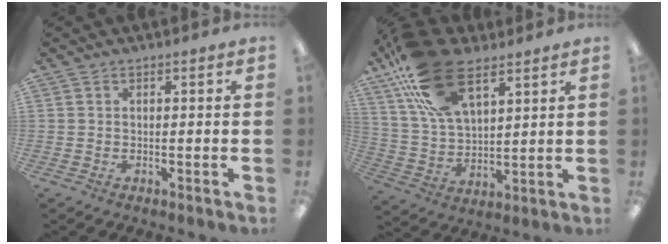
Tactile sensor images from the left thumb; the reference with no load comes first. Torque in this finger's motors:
{"motor_torque": [0.39, 0.46, 1.74, -1.03, 0.61]}